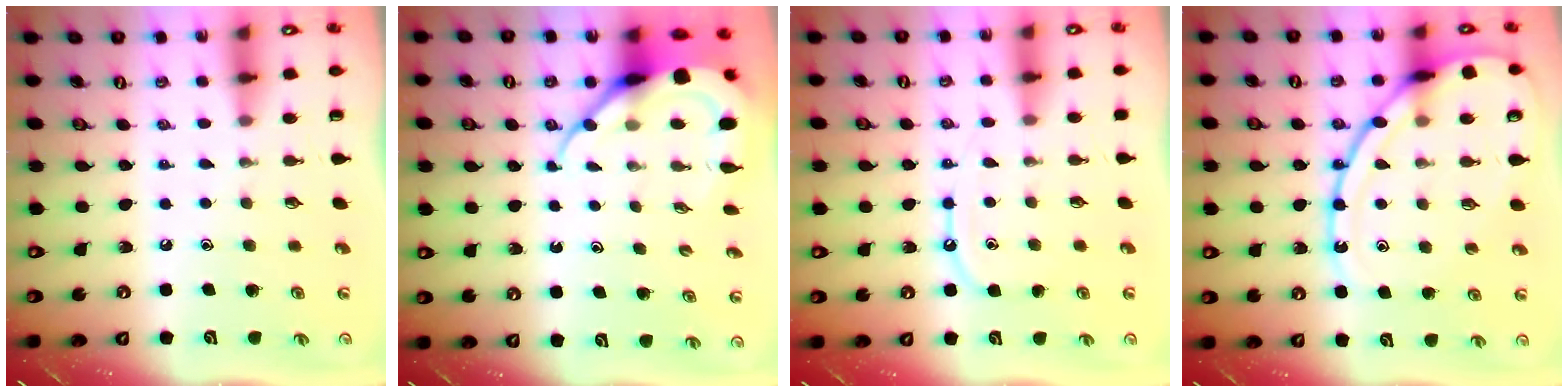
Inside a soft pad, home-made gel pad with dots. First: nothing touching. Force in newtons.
{"total": 9.7, "press": 9.6, "slide": 0.9}
{"total": 7.3, "press": 7.2, "slide": 0.8}
{"total": 17.0, "press": 16.9, "slide": 1.5}